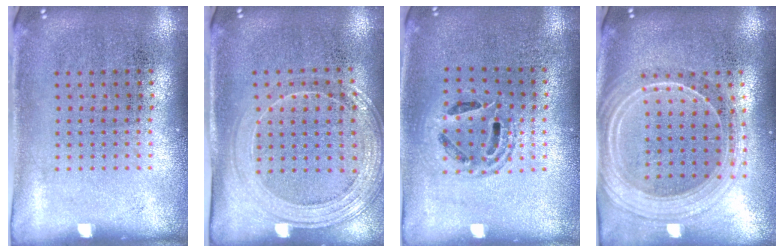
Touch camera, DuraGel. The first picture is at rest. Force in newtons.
{"total": 1.6, "press": 1.5, "slide": 0.4}
{"total": 1.3, "press": 1.1, "slide": 0.6}
{"total": 2.3, "press": 2.0, "slide": 1.1}